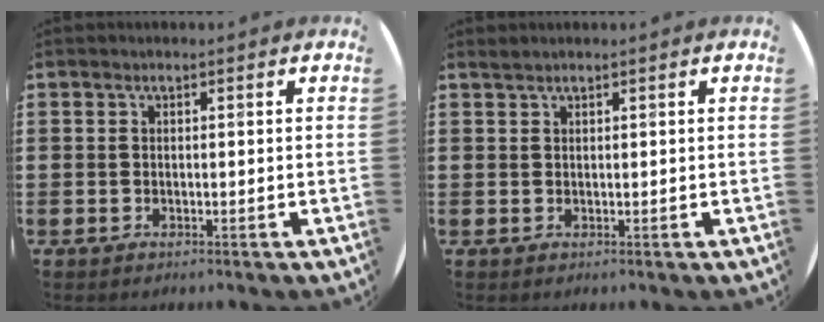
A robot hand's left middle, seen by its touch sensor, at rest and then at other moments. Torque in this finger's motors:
{"motor_torque": [0.00, 0.05, -0.03, 0.00]}